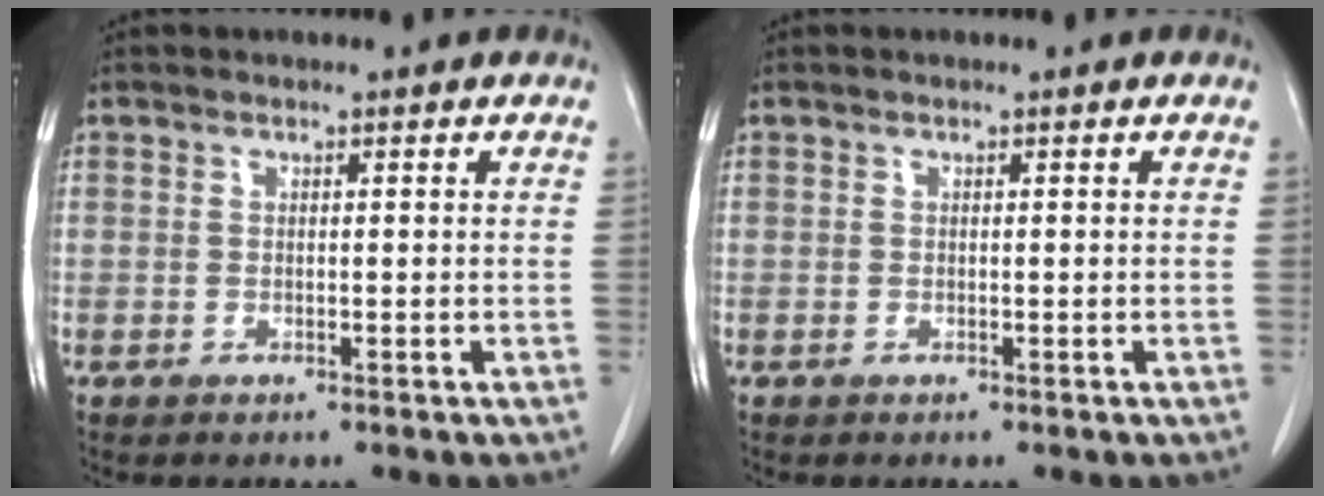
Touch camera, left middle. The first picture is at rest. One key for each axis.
{"total": 0.0}